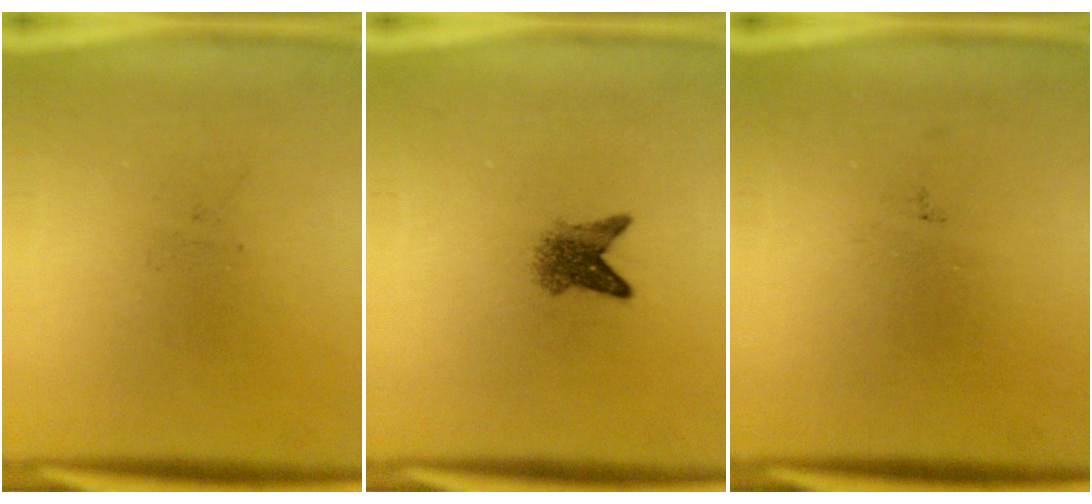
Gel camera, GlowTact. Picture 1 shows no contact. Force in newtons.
{"total": 3.2}
{"total": 0.0}